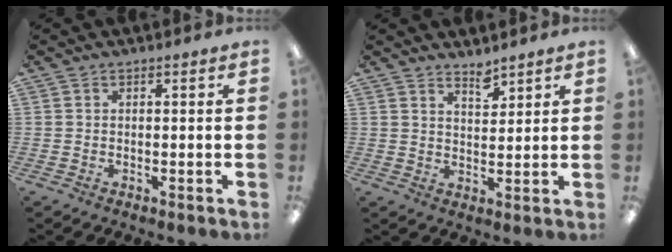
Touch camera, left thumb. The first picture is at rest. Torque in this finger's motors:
{"motor_torque": [0.00, 0.08, -0.53, -0.03, 0.01]}